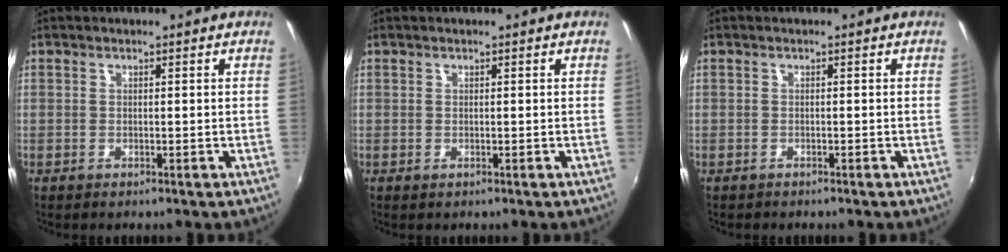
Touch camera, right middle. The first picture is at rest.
{"total": 0.0}
{"total": 0.6, "force": [-0.6, 0.2, 0.0], "torque": [-0.005, -0.001, -0.010]}